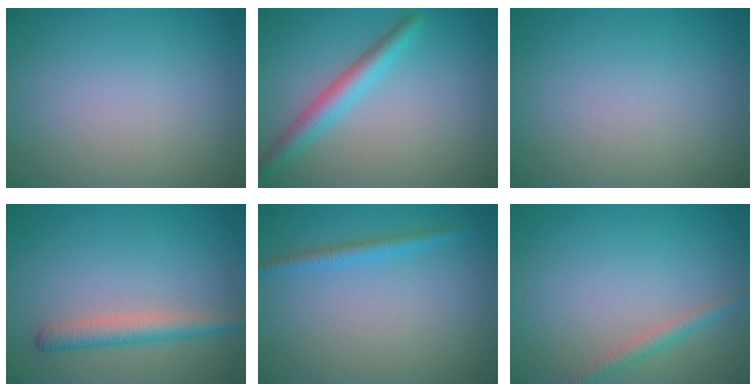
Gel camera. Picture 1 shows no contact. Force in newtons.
{"total": 3.1, "press": 3.1, "slide": 0.1}
{"total": 0.0}
{"total": 2.8, "press": 2.8, "slide": 0.1}
{"total": 1.5, "press": 1.5, "slide": 0.1}
{"total": 1.6, "press": 1.6, "slide": 0.1}